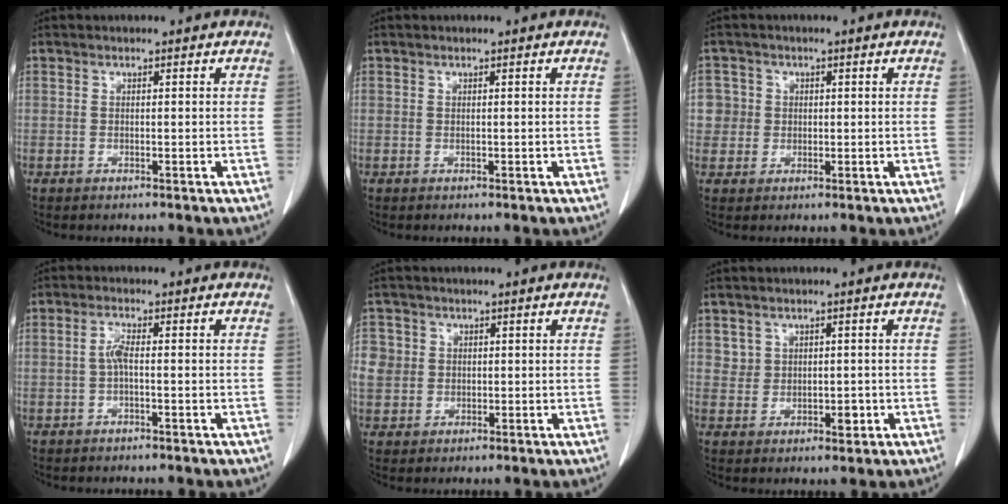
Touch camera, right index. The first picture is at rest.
{"total": 0.0}
{"total": 3.6, "force": [0.4, 3.5, 0.0], "torque": [0.015, 0.012, 0.009]}
{"total": 2.3, "force": [-0.2, 0.5, 2.2], "torque": [-0.044, 0.007, -0.005]}
{"total": 6.3, "force": [1.0, 6.0, 1.7], "torque": [-0.052, 0.018, 0.027]}
{"total": 3.1, "force": [0.7, 2.8, 1.1], "torque": [-0.009, -0.001, 0.017]}